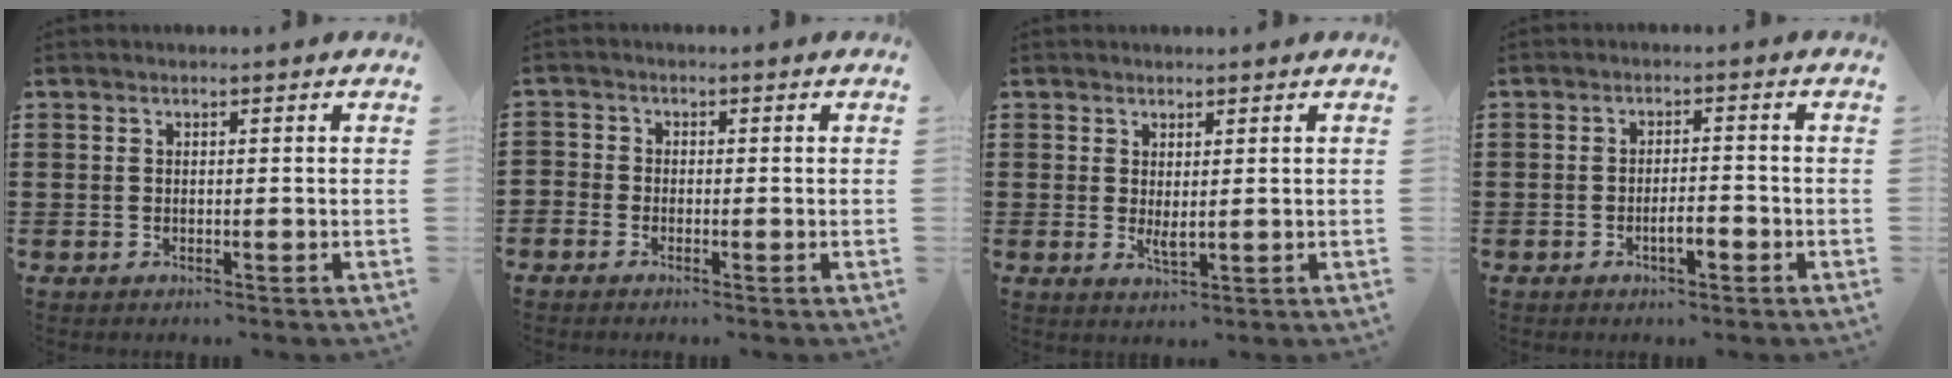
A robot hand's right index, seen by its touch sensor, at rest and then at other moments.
{"total": 1.2, "force": [-1.0, 0.7, 0.1], "torque": [-0.005, 0.002, -0.022]}
{"total": 2.0, "force": [0.6, 0.6, 1.8], "torque": [-0.035, -0.005, 0.013]}
{"total": 3.5, "force": [-1.5, 1.1, 2.9], "torque": [-0.051, 0.005, -0.029]}